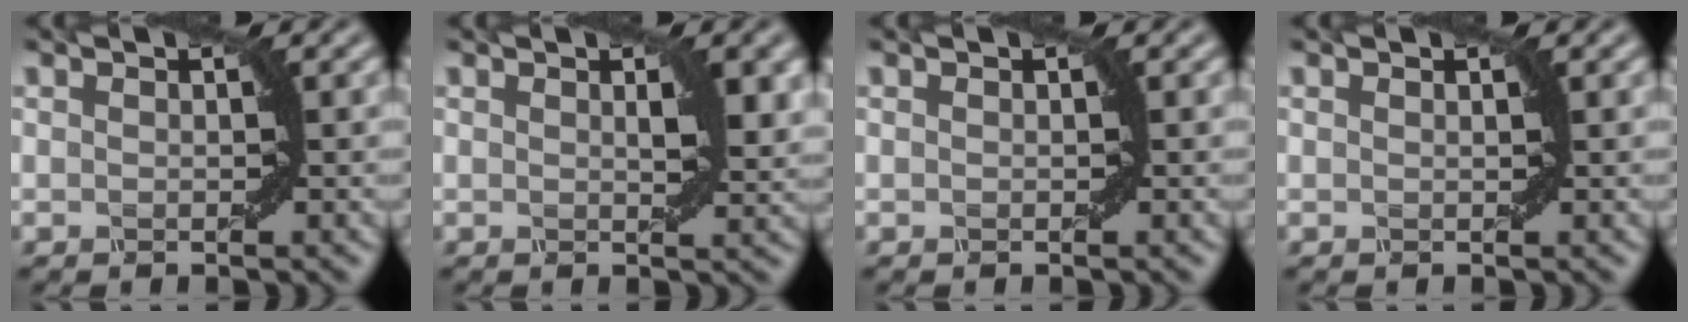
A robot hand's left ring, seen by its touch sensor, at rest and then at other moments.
{"total": 2.3, "force": [0.8, 0.7, 2.0], "torque": [-0.022, 0.000, 0.016]}
{"total": 0.0}
{"total": 0.0}